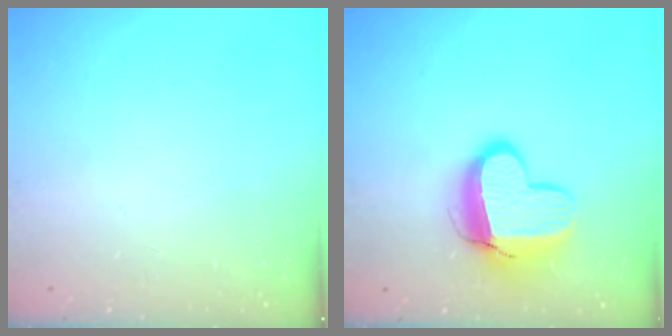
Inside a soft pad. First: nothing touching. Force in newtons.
{"total": 12.8, "press": 12.8, "slide": 1.3}